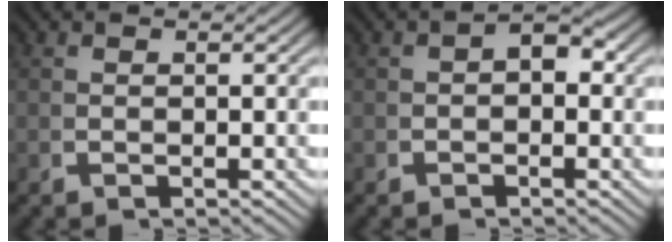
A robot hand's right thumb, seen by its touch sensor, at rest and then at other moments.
{"total": 1.7, "force": [-0.2, 1.0, 1.3], "torque": [-0.018, -0.002, -0.002]}